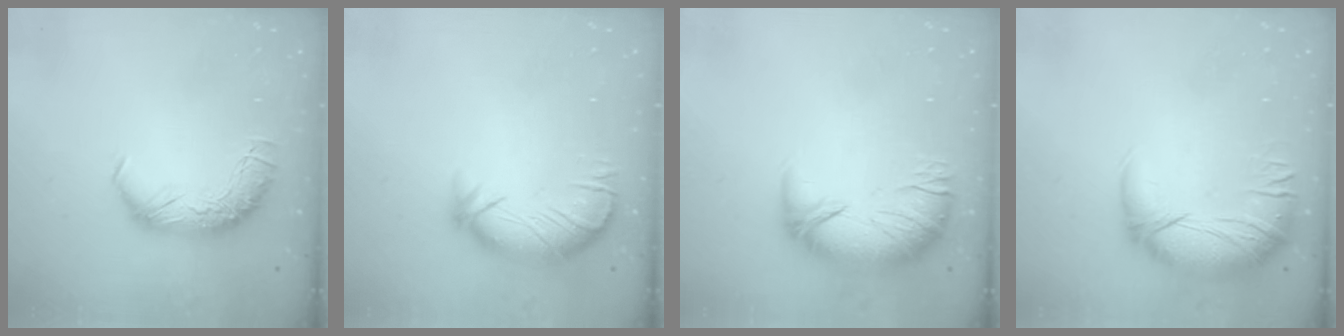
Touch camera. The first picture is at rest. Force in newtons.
{"total": 3.8, "press": 3.2, "slide": 2.0}
{"total": 2.8, "press": 1.6, "slide": 2.2}
{"total": 2.9, "press": 0.1, "slide": 2.9}